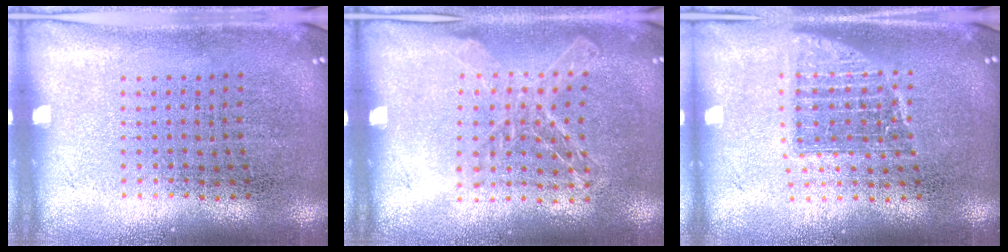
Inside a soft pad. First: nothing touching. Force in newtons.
{"total": 1.1, "press": 1.1, "slide": 0.0}
{"total": 1.4, "press": 1.2, "slide": 0.8}